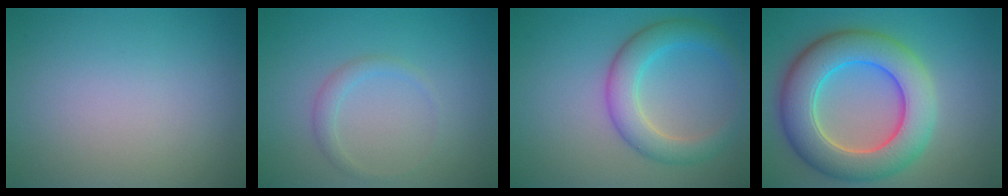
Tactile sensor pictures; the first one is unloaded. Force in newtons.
{"total": 1.3, "press": 1.3, "slide": 0.0}
{"total": 4.5, "press": 4.5, "slide": 0.1}
{"total": 9.4, "press": 9.4, "slide": 0.5}